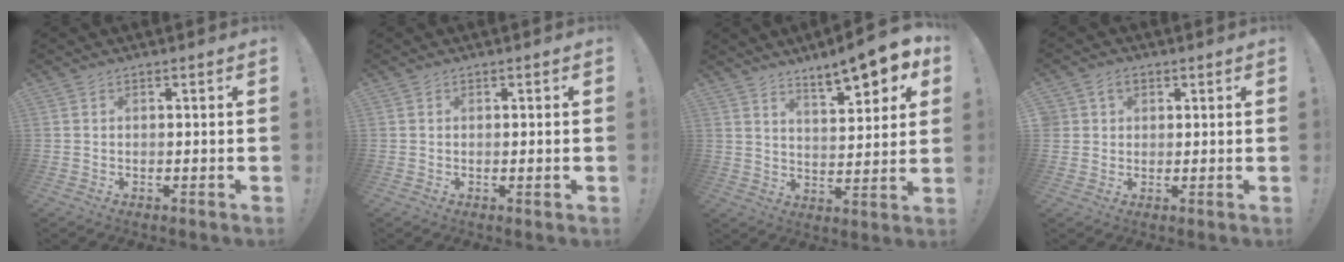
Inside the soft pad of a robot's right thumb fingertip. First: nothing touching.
{"total": 1.0, "force": [-0.1, -0.3, 1.0], "torque": [-0.012, -0.003, -0.003]}
{"total": 11.8, "force": [8.2, 2.3, 8.1], "torque": [-0.116, -0.057, 0.133]}
{"total": 3.9, "force": [1.6, 3.3, 1.1], "torque": [-0.019, 0.000, 0.031]}